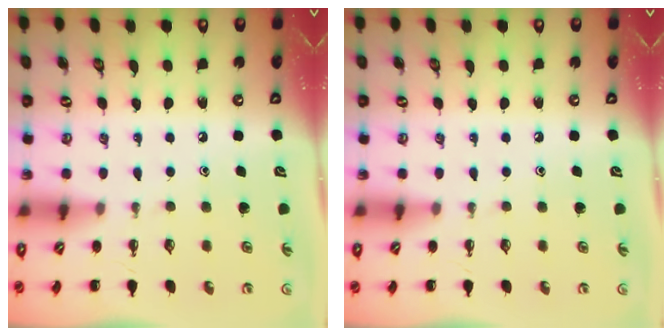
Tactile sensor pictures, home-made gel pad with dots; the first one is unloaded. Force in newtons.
{"total": 0.0}